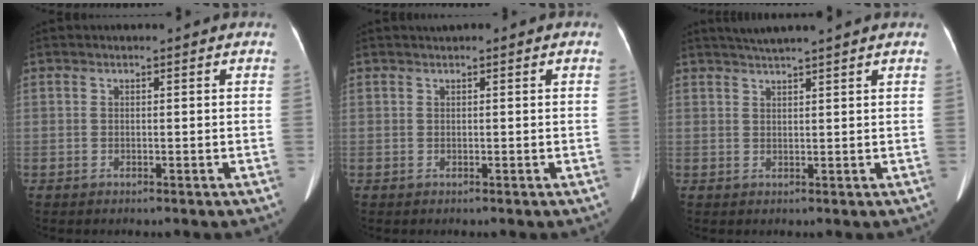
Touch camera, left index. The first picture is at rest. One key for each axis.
{"total": 1.0, "fx": 0.7, "fy": 0.3, "fz": 0.6, "tx": -0.012, "ty": 0.014, "tz": 0.010}
{"total": 4.7, "fx": 4.1, "fy": -0.9, "fz": 2.1, "tx": -0.033, "ty": 0.023, "tz": 0.067}